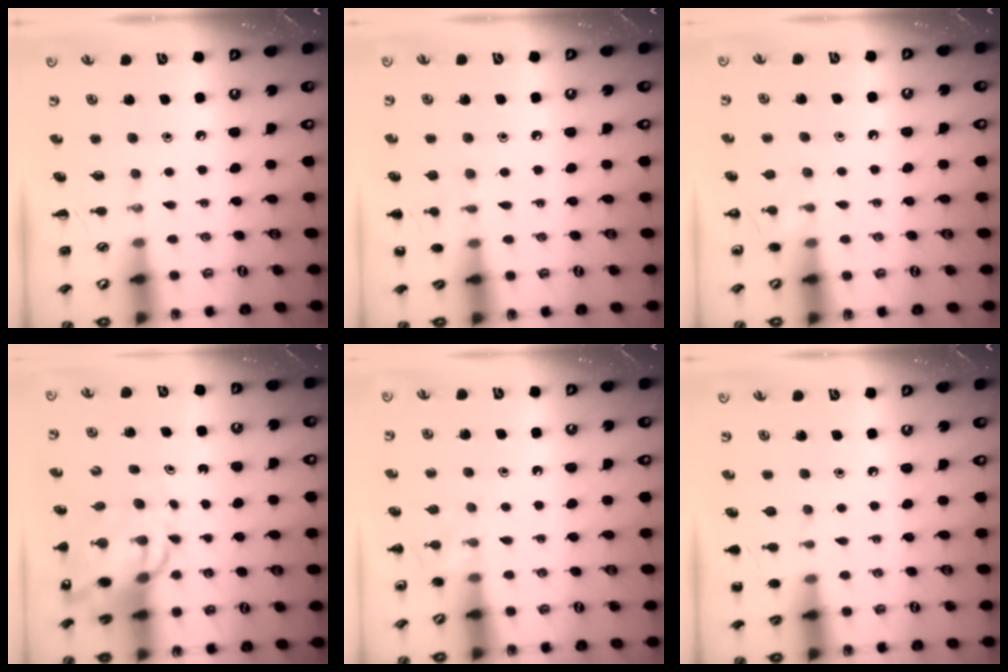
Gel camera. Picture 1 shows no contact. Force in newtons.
{"total": 6.7, "press": 6.4, "slide": 1.9}
{"total": 4.1, "press": 4.0, "slide": 1.0}
{"total": 10.7, "press": 10.3, "slide": 2.8}
{"total": 6.3, "press": 5.9, "slide": 2.1}
{"total": 1.2, "press": 1.2, "slide": 0.1}